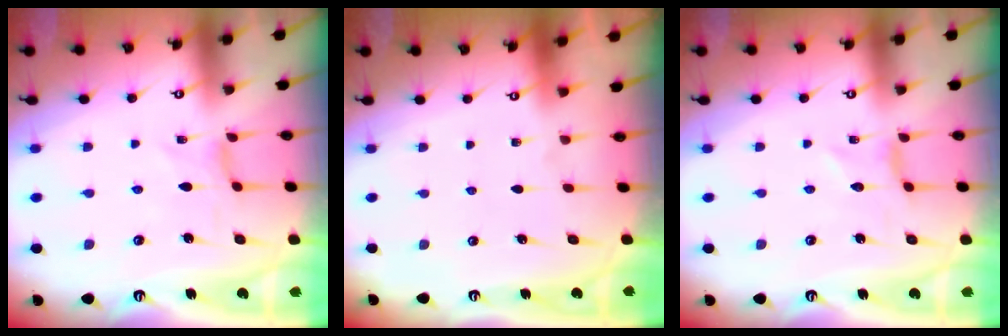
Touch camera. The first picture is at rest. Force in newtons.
{"total": 0.0}
{"total": 0.0}